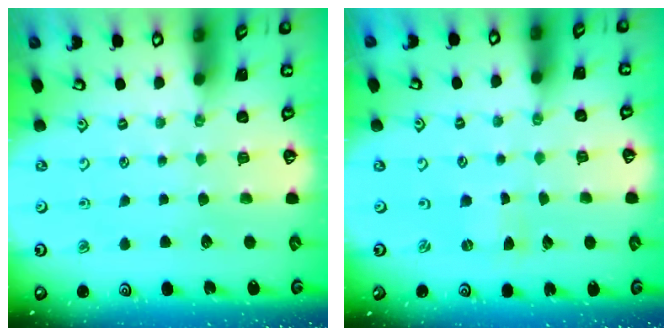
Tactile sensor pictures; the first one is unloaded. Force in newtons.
{"total": 0.0}